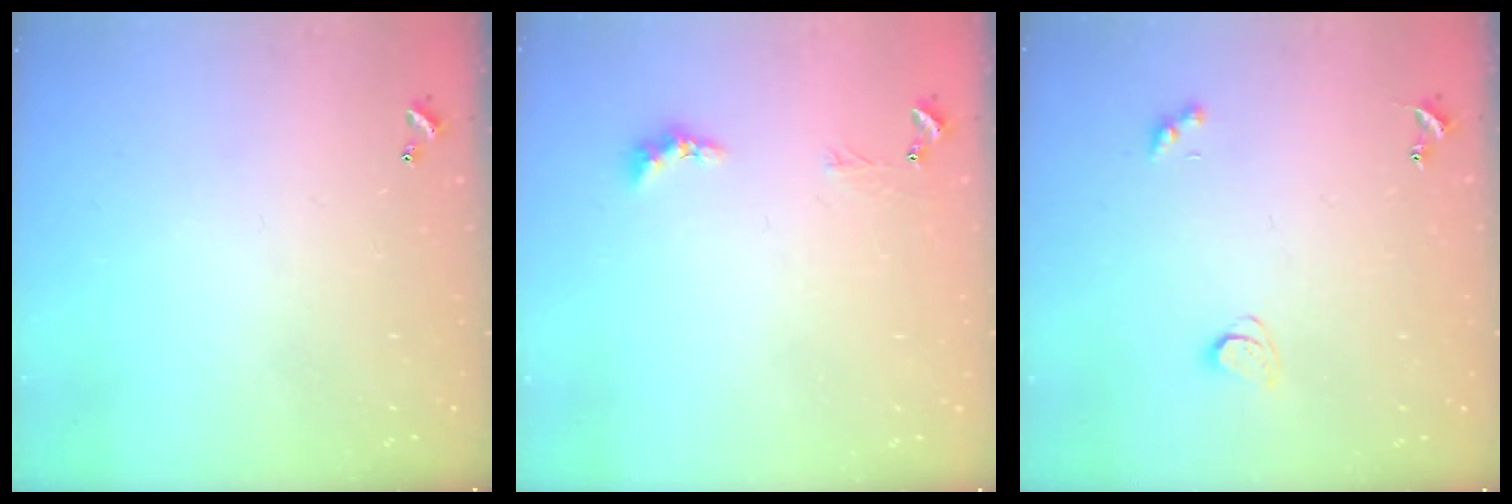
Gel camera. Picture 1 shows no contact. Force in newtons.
{"total": 1.3, "press": 1.1, "slide": 0.5}
{"total": 1.7, "press": 1.6, "slide": 0.4}